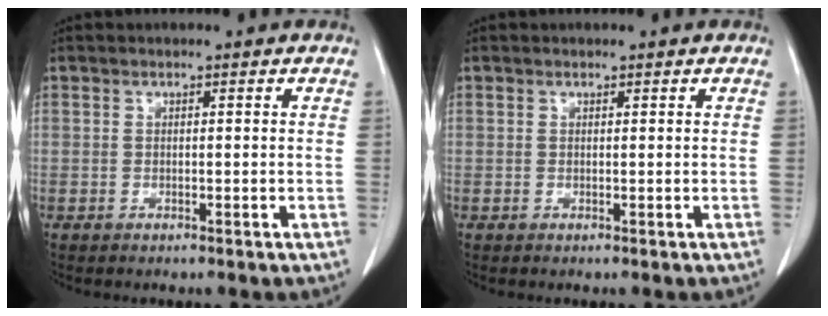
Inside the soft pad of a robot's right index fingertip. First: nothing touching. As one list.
[{"total": 0.0}]